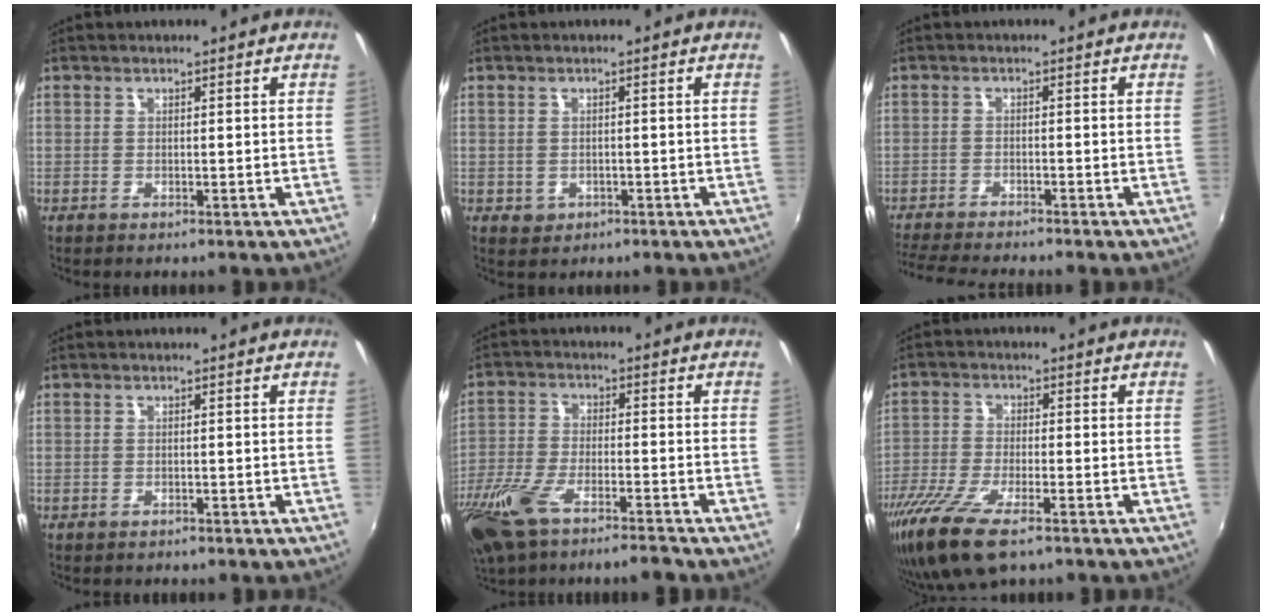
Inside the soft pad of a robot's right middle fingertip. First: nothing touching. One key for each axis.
{"total": 2.2, "fx": -0.6, "fy": 2.0, "fz": 0.7, "tx": -0.016, "ty": -0.004, "tz": -0.004}
{"total": 8.1, "fx": -7.4, "fy": 0.2, "fz": 3.2, "tx": -0.085, "ty": -0.026, "tz": -0.126}
{"total": 0.9, "fx": -0.8, "fy": 0.5, "fz": 0.1, "tx": -0.007, "ty": -0.002, "tz": -0.011}
{"total": 13.6, "fx": -9.9, "fy": 3.4, "fz": 8.7, "tx": -0.209, "ty": -0.038, "tz": -0.191}
{"total": 11.2, "fx": -7.5, "fy": 3.1, "fz": 7.7, "tx": -0.177, "ty": -0.038, "tz": -0.146}